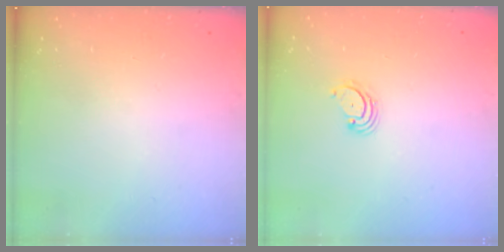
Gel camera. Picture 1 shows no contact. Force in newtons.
{"total": 2.7, "press": 2.7, "slide": 0.3}